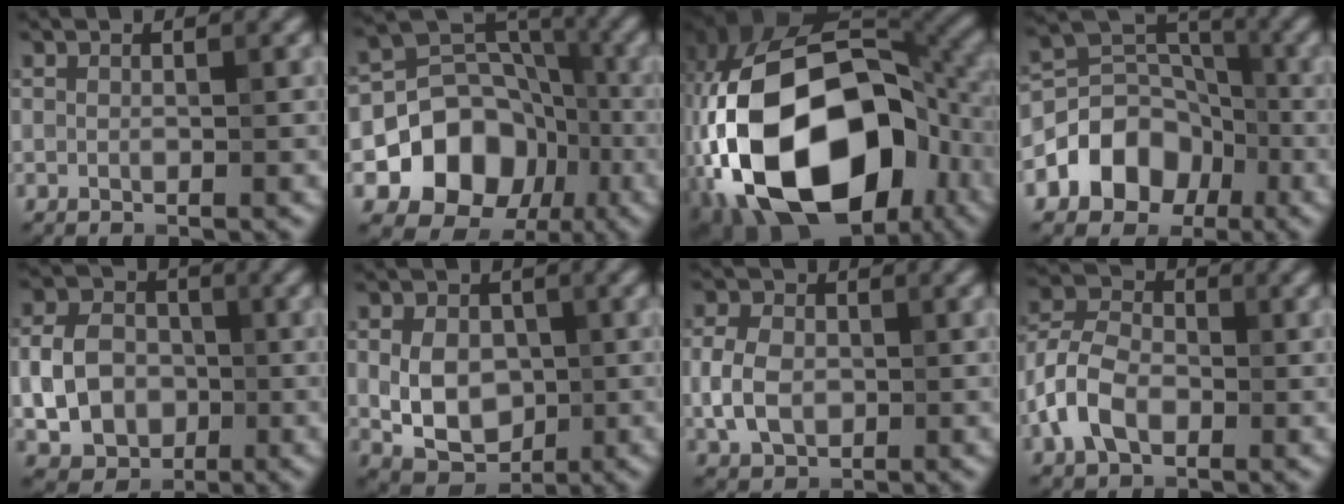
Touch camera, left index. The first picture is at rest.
{"total": 9.5, "force": [-3.2, 7.6, 4.7], "torque": [-0.065, 0.005, -0.060]}
{"total": 21.3, "force": [-5.3, 12.6, 16.2], "torque": [-0.330, -0.009, -0.064]}
{"total": 6.6, "force": [-2.8, 4.9, 3.3], "torque": [-0.044, 0.006, -0.056]}
{"total": 6.0, "force": [-1.2, 4.7, 3.6], "torque": [-0.073, 0.004, -0.025]}
{"total": 5.5, "force": [-0.3, 3.9, 3.9], "torque": [-0.069, 0.001, -0.006]}
{"total": 4.3, "force": [-0.3, 3.1, 3.0], "torque": [-0.071, 0.006, -0.006]}
{"total": 5.5, "force": [-2.0, 3.5, 3.7], "torque": [-0.084, 0.013, -0.047]}